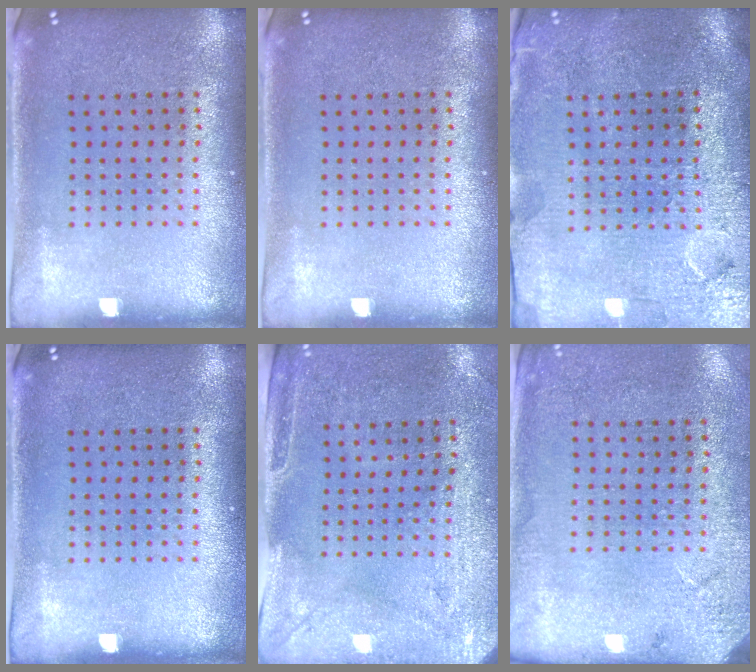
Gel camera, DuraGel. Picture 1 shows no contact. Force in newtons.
{"total": 0.0}
{"total": 3.8, "press": 3.4, "slide": 1.6}
{"total": 0.0}
{"total": 3.0, "press": 2.3, "slide": 1.8}
{"total": 2.6, "press": 2.3, "slide": 1.2}